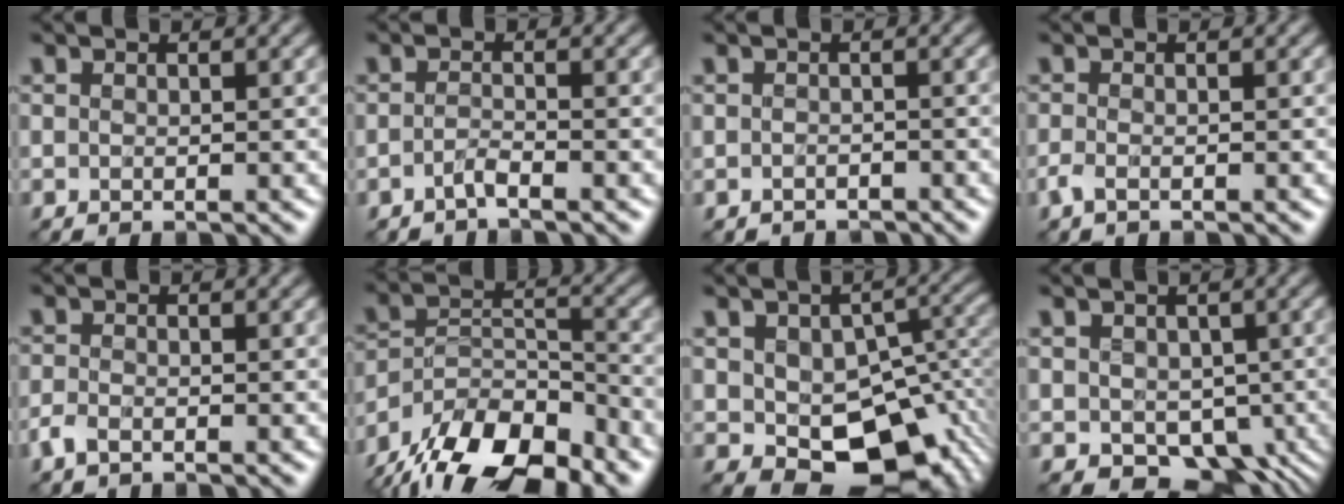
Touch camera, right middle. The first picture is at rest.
{"total": 1.0, "force": [-1.0, -0.1, 0.4], "torque": [-0.008, 0.003, -0.021]}
{"total": 0.9, "force": [-0.7, 0.2, -0.4], "torque": [0.011, -0.002, -0.012]}
{"total": 0.8, "force": [-0.7, 0.2, 0.4], "torque": [-0.016, -0.004, -0.017]}
{"total": 1.2, "force": [-1.0, 0.5, 0.5], "torque": [-0.013, -0.001, -0.023]}
{"total": 12.7, "force": [-10.1, 4.8, 6.0], "torque": [-0.108, -0.003, -0.169]}
{"total": 11.0, "force": [-3.6, 6.8, 7.9], "torque": [-0.108, -0.019, -0.044]}
{"total": 5.0, "force": [-0.7, 4.2, 2.7], "torque": [-0.043, -0.022, -0.004]}